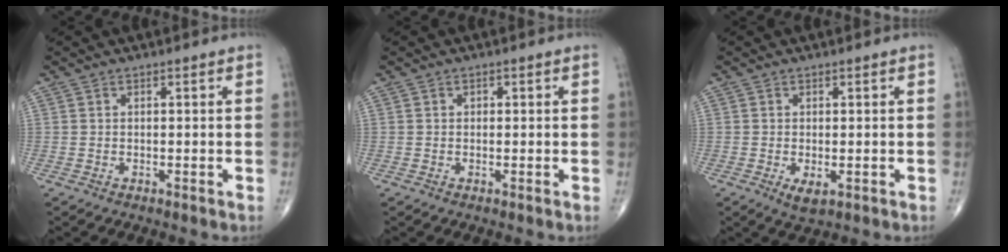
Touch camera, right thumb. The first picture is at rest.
{"total": 0.6, "force": [0.1, 0.5, 0.3], "torque": [0.000, 0.001, 0.000]}
{"total": 2.7, "force": [-0.8, 1.3, 2.3], "torque": [-0.039, -0.007, -0.008]}